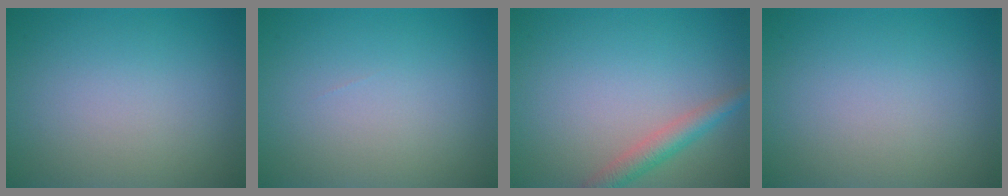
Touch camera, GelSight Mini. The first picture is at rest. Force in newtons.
{"total": 0.0}
{"total": 2.6, "press": 2.6, "slide": 0.1}
{"total": 0.0}